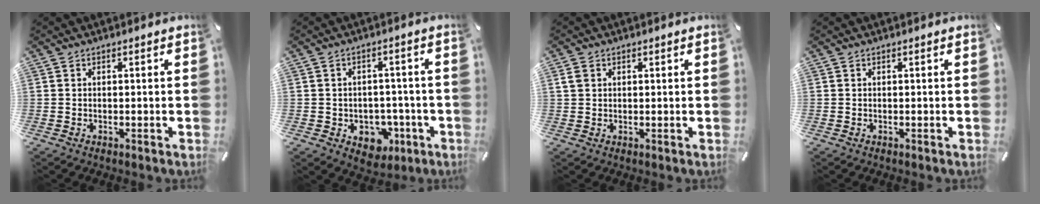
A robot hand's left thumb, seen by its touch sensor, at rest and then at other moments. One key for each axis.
{"total": 7.0, "fx": -2.0, "fy": 6.0, "fz": 3.0, "tx": -0.022, "ty": 0.010, "tz": -0.029}
{"total": 1.9, "fx": 0.7, "fy": 1.6, "fz": 0.8, "tx": -0.008, "ty": 0.000, "tz": 0.011}
{"total": 0.0}